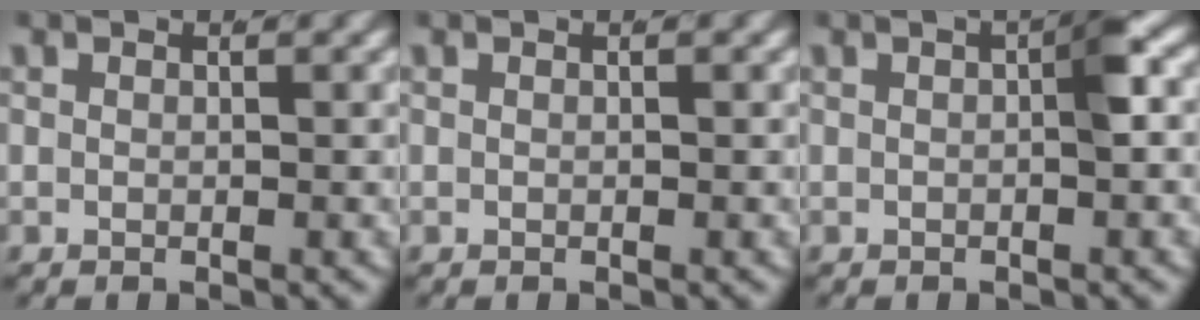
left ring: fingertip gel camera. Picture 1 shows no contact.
{"total": 0.0}
{"total": 1.7, "force": [0.1, 0.1, 1.7], "torque": [-0.022, 0.008, -0.004]}